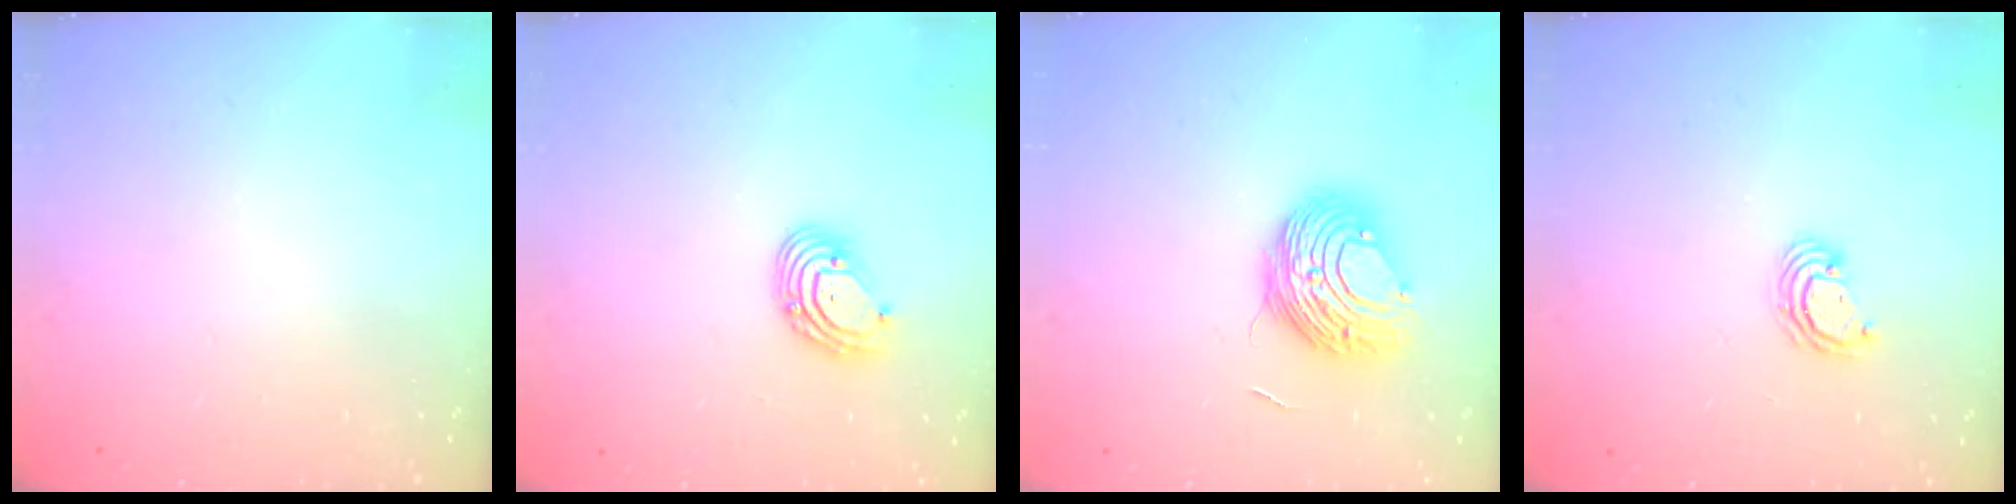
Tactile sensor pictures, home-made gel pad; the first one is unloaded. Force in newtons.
{"total": 6.5, "press": 6.4, "slide": 0.8}
{"total": 10.1, "press": 10.1, "slide": 0.7}
{"total": 3.8, "press": 3.8, "slide": 0.3}